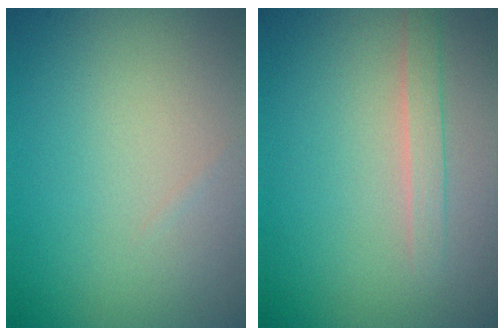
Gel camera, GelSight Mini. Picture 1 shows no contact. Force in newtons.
{"total": 1.4, "press": 1.4, "slide": 0.1}